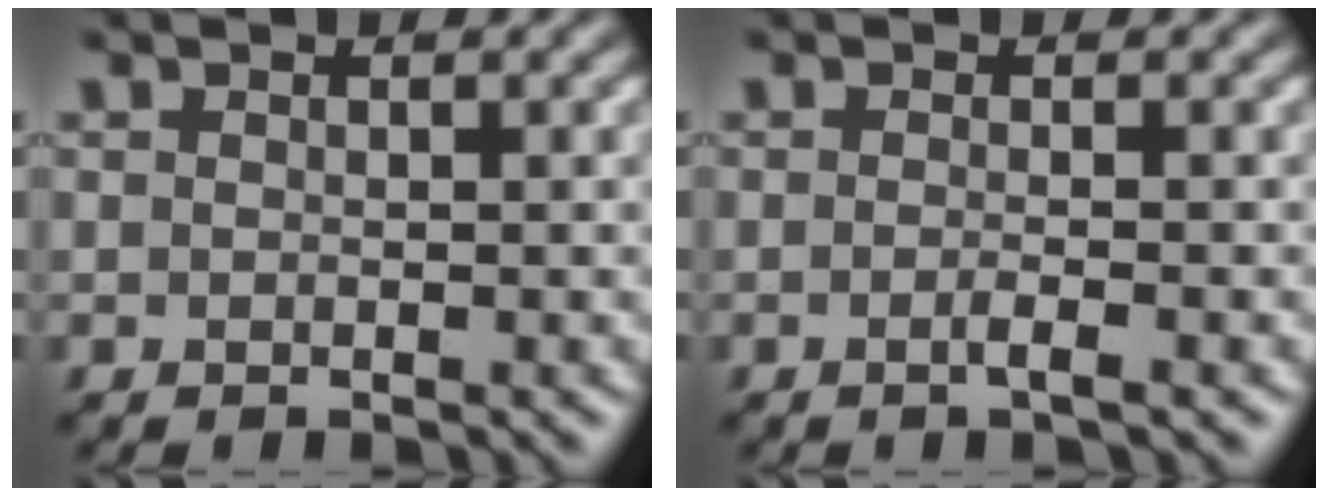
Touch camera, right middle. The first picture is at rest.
{"total": 1.2, "force": [-0.5, 0.3, 1.1], "torque": [-0.017, -0.003, -0.014]}